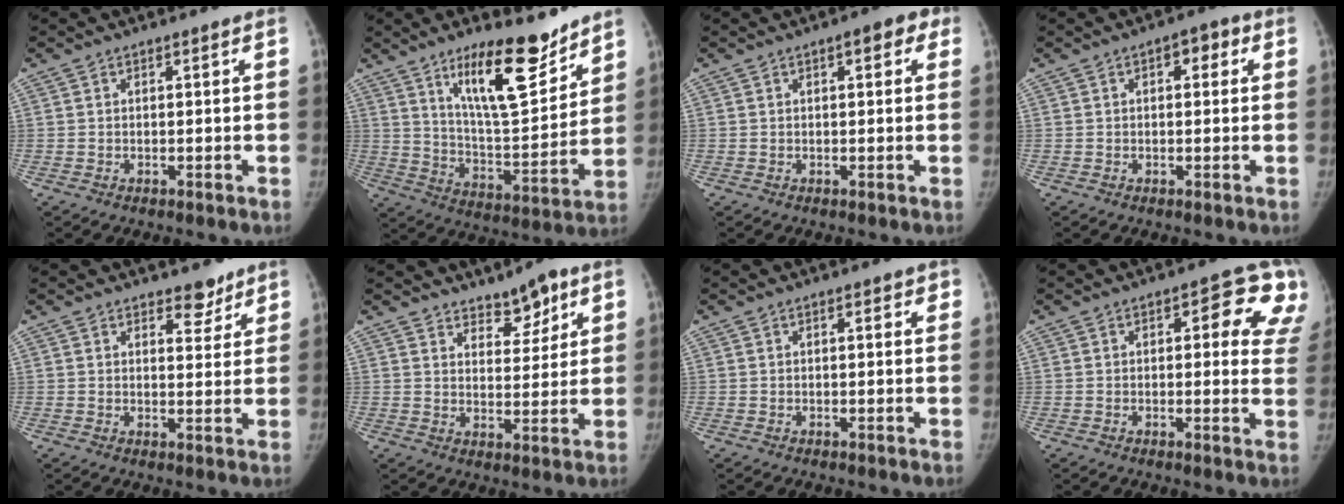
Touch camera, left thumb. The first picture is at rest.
{"total": 17.6, "force": [12.0, 5.3, 11.8], "torque": [-0.149, -0.090, 0.206]}
{"total": 4.1, "force": [1.7, 1.9, 3.3], "torque": [-0.024, 0.004, 0.013]}
{"total": 3.9, "force": [1.3, 2.2, 3.0], "torque": [-0.021, 0.008, 0.010]}
{"total": 4.3, "force": [3.3, 2.3, 1.5], "torque": [0.009, -0.022, 0.046]}
{"total": 6.1, "force": [4.4, 3.0, 3.0], "torque": [-0.014, -0.033, 0.071]}
{"total": 1.3, "force": [0.6, 0.7, 0.9], "torque": [-0.001, 0.000, 0.004]}
{"total": 11.9, "force": [4.8, 5.5, 9.4], "torque": [-0.053, -0.014, 0.038]}